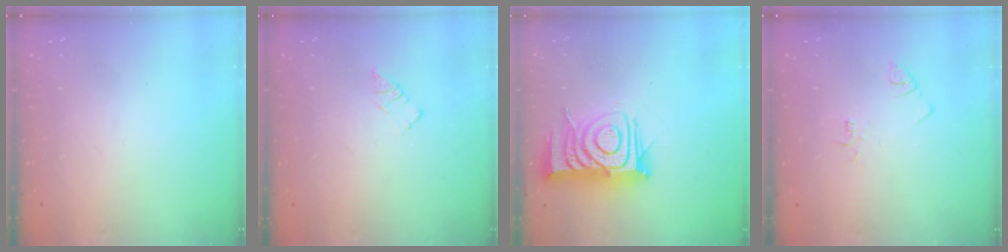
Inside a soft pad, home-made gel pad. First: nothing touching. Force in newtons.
{"total": 3.3, "press": 3.3, "slide": 0.4}
{"total": 14.8, "press": 14.7, "slide": 1.0}
{"total": 2.1, "press": 2.1, "slide": 0.4}